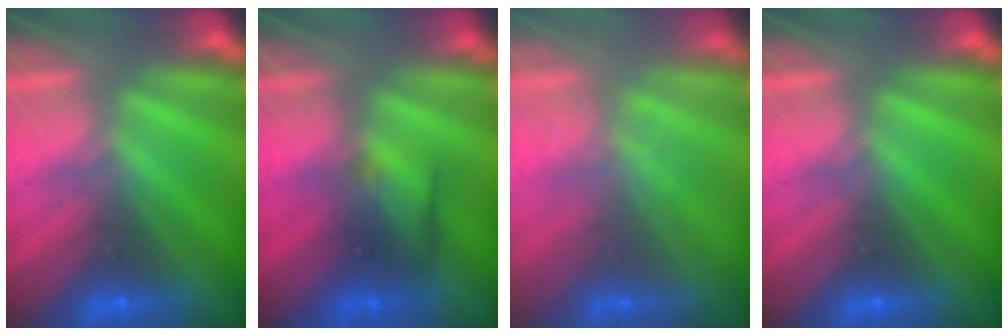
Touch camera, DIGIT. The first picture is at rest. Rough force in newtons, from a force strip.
{"total": 2.4}
{"total": 1.5}
{"total": 0.0}